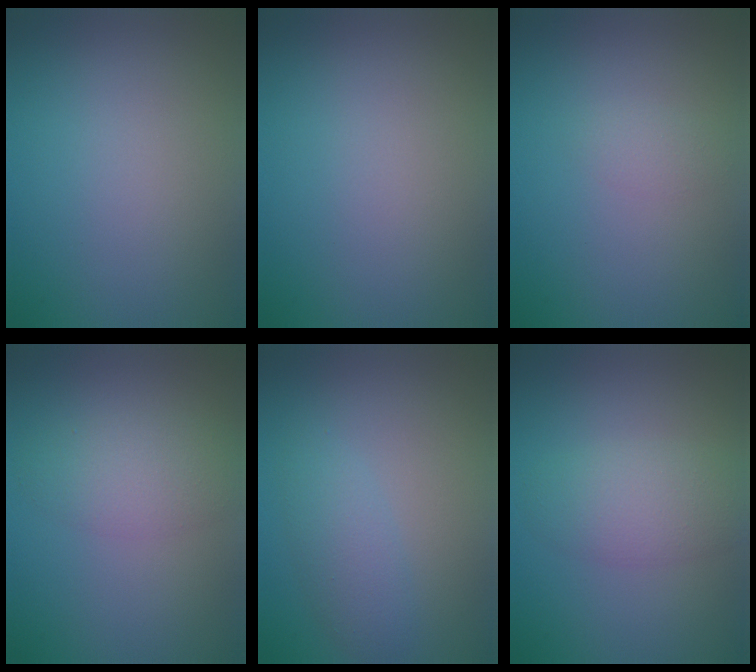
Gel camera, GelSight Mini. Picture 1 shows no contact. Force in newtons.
{"total": 0.0}
{"total": 1.1, "press": 1.1, "slide": 0.0}
{"total": 3.3, "press": 3.3, "slide": 0.2}
{"total": 2.4, "press": 2.4, "slide": 0.1}
{"total": 3.4, "press": 3.4, "slide": 0.1}